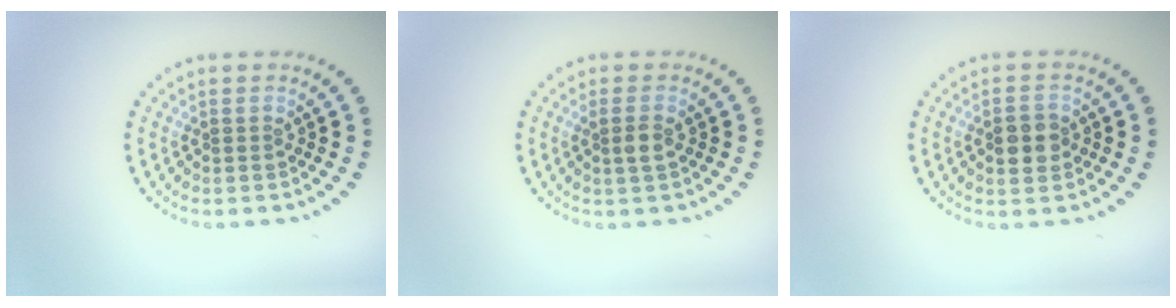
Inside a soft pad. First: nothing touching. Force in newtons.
{"total": 1.4, "press": 1.3, "slide": 0.6}
{"total": 2.6, "press": 2.6, "slide": 0.4}